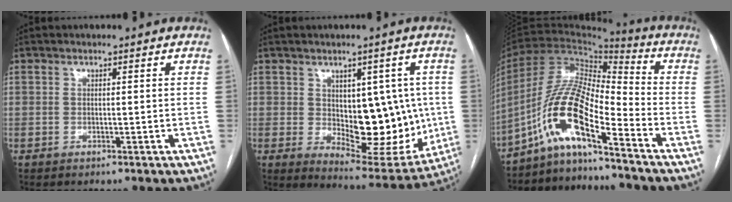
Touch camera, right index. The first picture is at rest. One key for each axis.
{"total": 15.0, "fx": -0.3, "fy": 7.5, "fz": 13.0, "tx": -0.159, "ty": 0.000, "tz": 0.022}
{"total": 14.5, "fx": -8.6, "fy": 2.2, "fz": 11.5, "tx": -0.228, "ty": 0.018, "tz": -0.156}